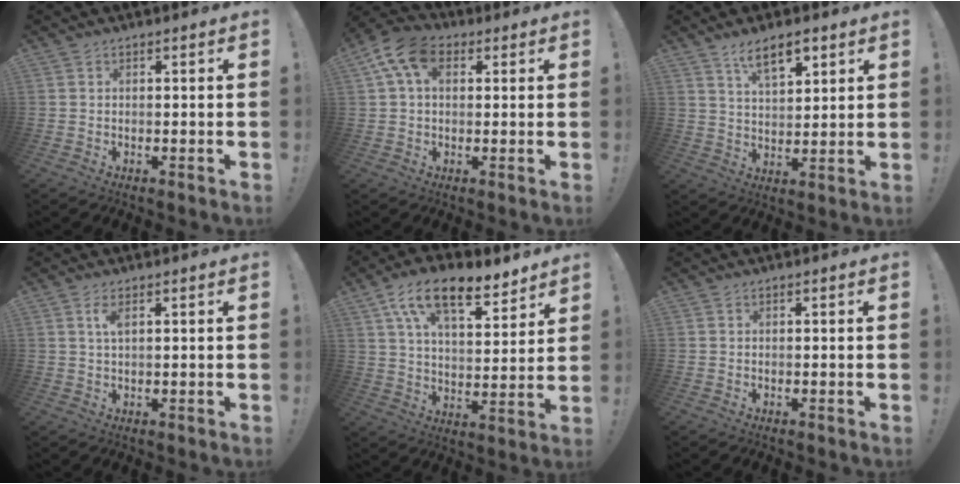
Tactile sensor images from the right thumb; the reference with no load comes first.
{"total": 11.3, "force": [4.1, 7.3, 7.6], "torque": [-0.131, 0.001, 0.079]}
{"total": 9.0, "force": [5.6, 3.5, 6.2], "torque": [-0.099, -0.020, 0.100]}
{"total": 2.6, "force": [1.2, 0.6, 2.3], "torque": [-0.032, -0.004, 0.016]}
{"total": 15.2, "force": [10.2, 6.1, 9.4], "torque": [-0.161, -0.055, 0.179]}
{"total": 0.0}